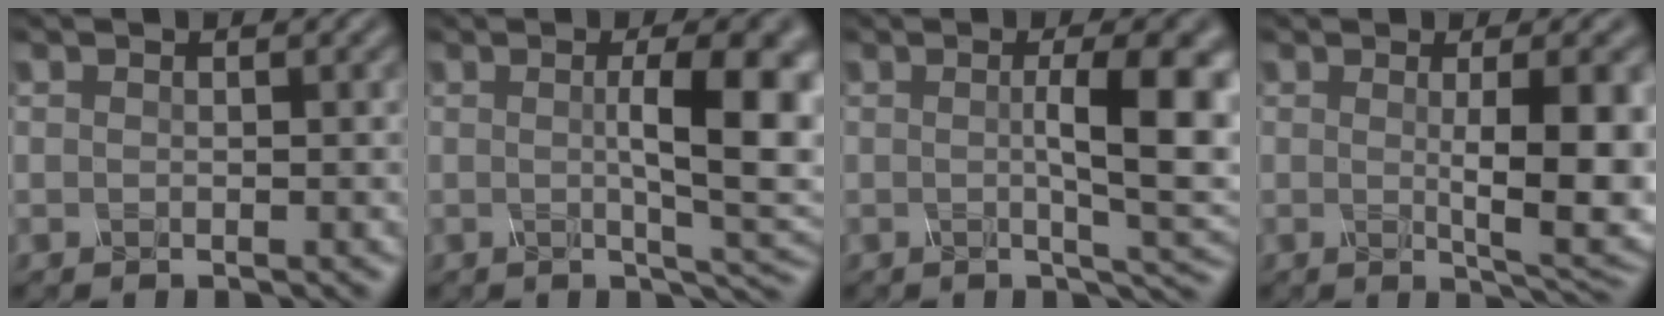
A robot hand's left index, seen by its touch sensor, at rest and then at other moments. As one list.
[{"total": 9.2, "force": [0.8, 2.3, 8.8], "torque": [-0.108, 0.003, 0.011]}, {"total": 8.3, "force": [0.6, 2.0, 8.0], "torque": [-0.101, 0.000, 0.008]}, {"total": 7.7, "force": [0.0, 1.7, 7.5], "torque": [-0.100, -0.007, 0.005]}]